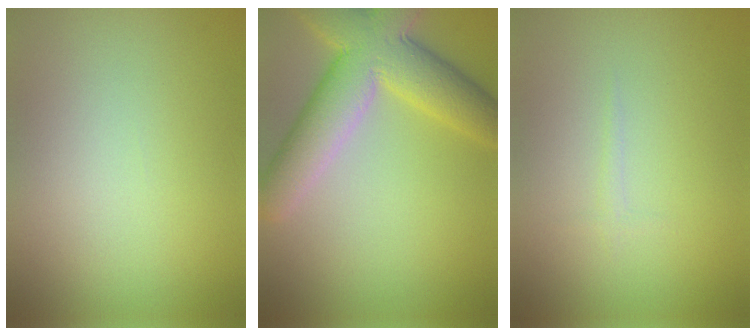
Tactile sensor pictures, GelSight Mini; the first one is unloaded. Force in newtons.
{"total": 9.1, "press": 9.1, "slide": 0.5}
{"total": 0.6, "press": 0.6, "slide": 0.0}